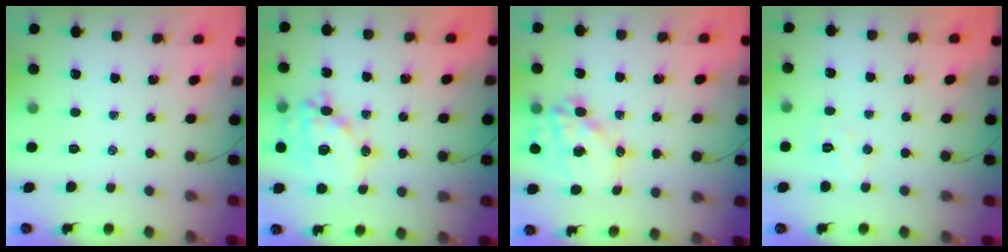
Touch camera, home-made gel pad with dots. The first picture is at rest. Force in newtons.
{"total": 16.2, "press": 15.9, "slide": 3.2}
{"total": 14.9, "press": 14.5, "slide": 3.5}
{"total": 4.7, "press": 4.6, "slide": 1.1}